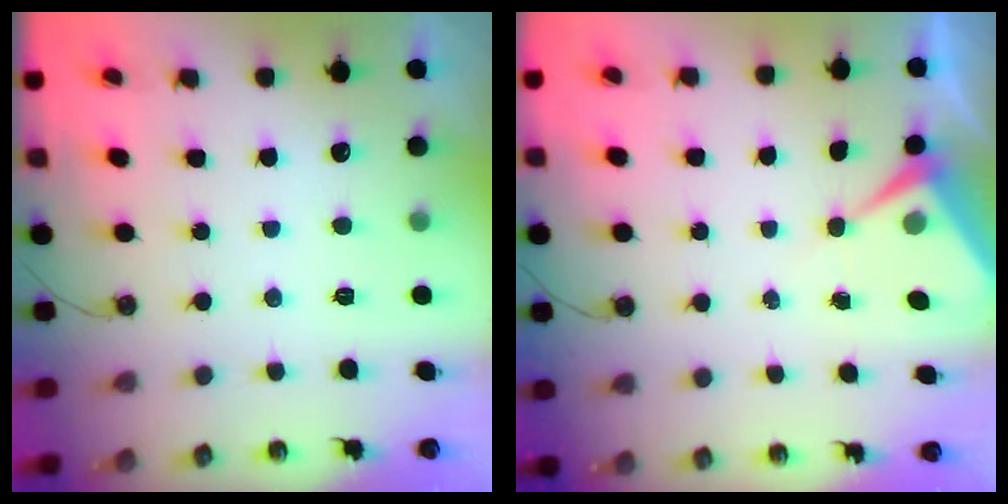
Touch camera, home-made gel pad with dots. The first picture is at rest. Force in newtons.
{"total": 5.8, "press": 5.8, "slide": 0.6}